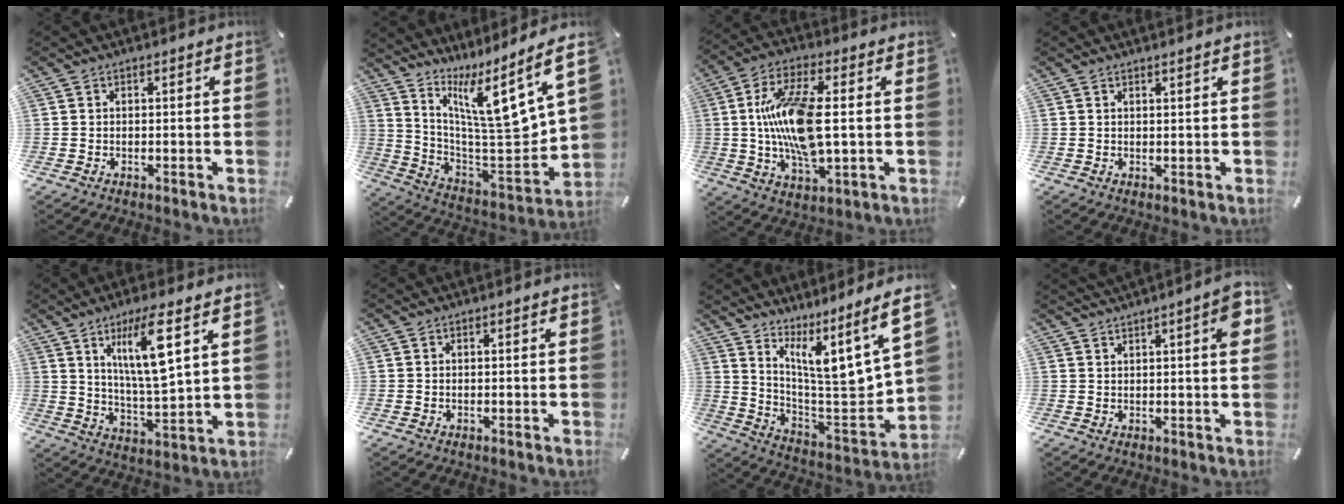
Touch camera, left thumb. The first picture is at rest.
{"total": 14.0, "force": [9.6, 1.6, 10.1], "torque": [-0.162, -0.102, 0.145]}
{"total": 16.5, "force": [1.0, 6.8, 15.1], "torque": [-0.320, -0.009, 0.012]}
{"total": 0.9, "force": [0.8, -0.2, 0.1], "torque": [-0.002, -0.002, 0.015]}
{"total": 13.3, "force": [6.1, 2.8, 11.5], "torque": [-0.207, -0.018, 0.096]}
{"total": 0.0}
{"total": 11.9, "force": [8.7, 1.0, 8.1], "torque": [-0.125, -0.105, 0.131]}
{"total": 5.5, "force": [2.6, 0.8, 4.7], "torque": [-0.068, -0.012, 0.040]}